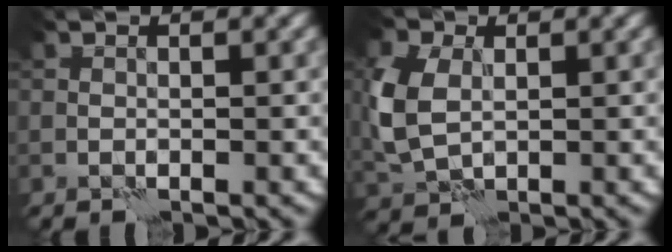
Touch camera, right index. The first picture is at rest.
{"total": 5.5, "force": [0.7, 3.9, 3.8], "torque": [-0.120, -0.005, 0.021]}